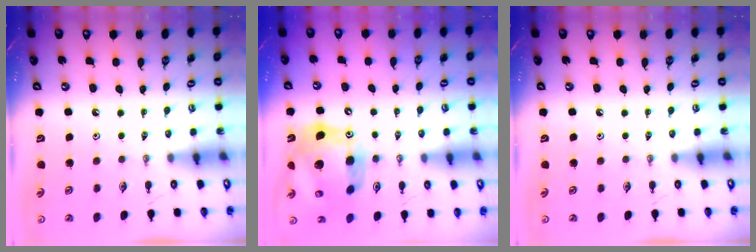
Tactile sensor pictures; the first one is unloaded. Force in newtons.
{"total": 18.0, "press": 17.9, "slide": 2.1}
{"total": 0.0}